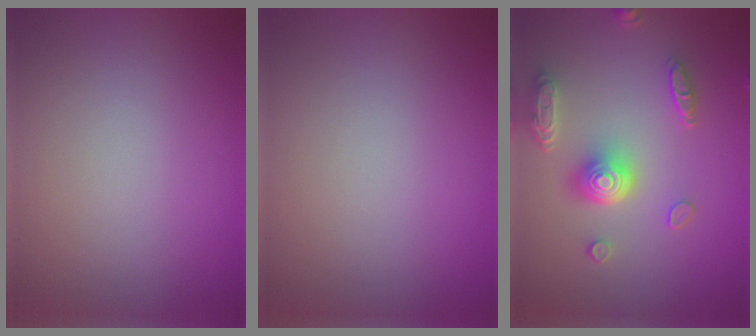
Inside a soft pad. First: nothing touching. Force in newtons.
{"total": 0.0}
{"total": 5.3, "press": 4.0, "slide": 3.4}